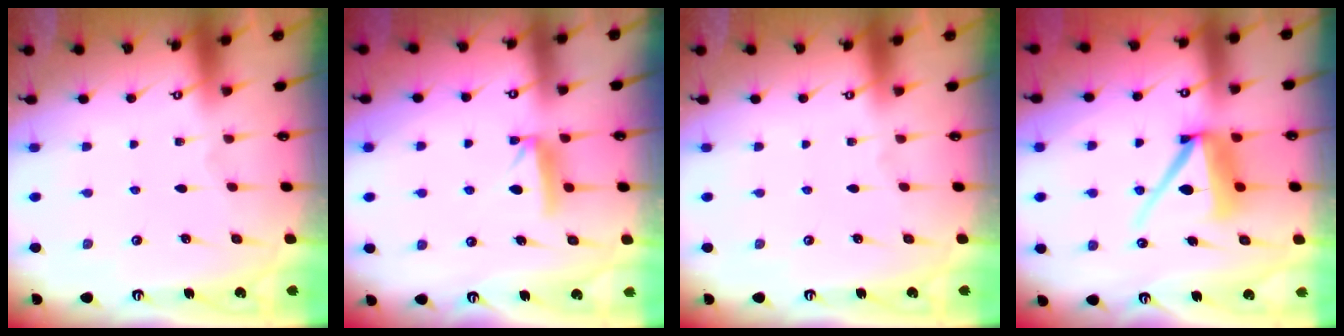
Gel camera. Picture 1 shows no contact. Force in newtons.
{"total": 7.4, "press": 7.3, "slide": 0.4}
{"total": 0.0}
{"total": 10.0, "press": 9.9, "slide": 1.3}